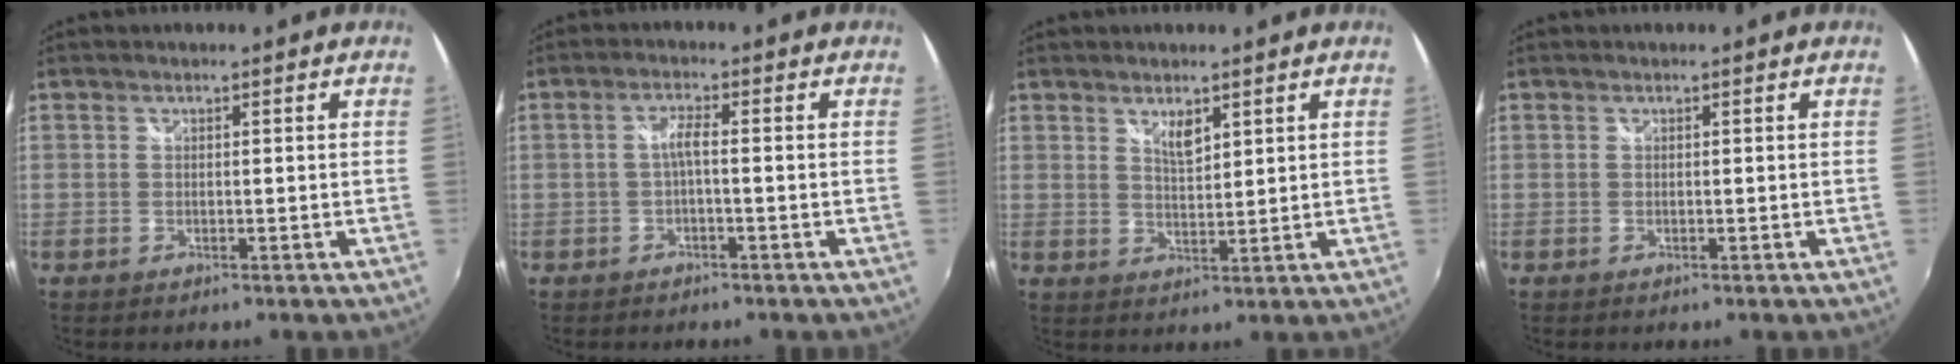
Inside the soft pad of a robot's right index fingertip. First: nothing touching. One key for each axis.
{"total": 2.3, "fx": -0.7, "fy": 0.1, "fz": 2.2, "tx": -0.043, "ty": 0.004, "tz": -0.013}
{"total": 3.5, "fx": 2.2, "fy": 1.4, "fz": 2.3, "tx": -0.037, "ty": -0.004, "tz": 0.038}
{"total": 0.0}